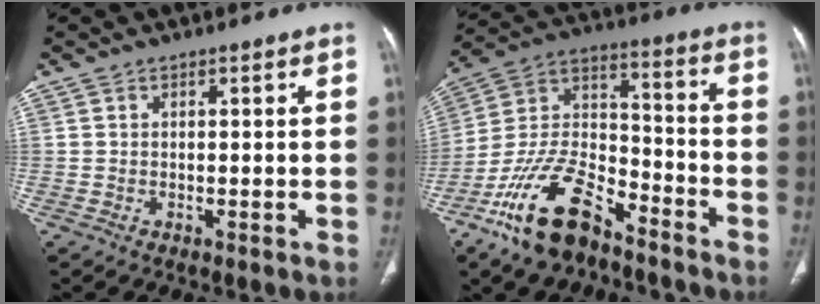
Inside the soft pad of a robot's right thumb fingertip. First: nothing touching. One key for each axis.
{"total": 17.7, "fx": -11.9, "fy": 8.2, "fz": 10.2, "tx": -0.181, "ty": 0.077, "tz": -0.218}